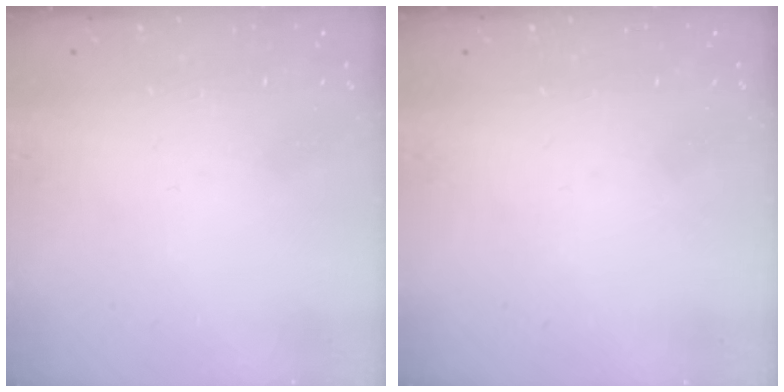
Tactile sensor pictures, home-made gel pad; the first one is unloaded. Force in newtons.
{"total": 0.0}